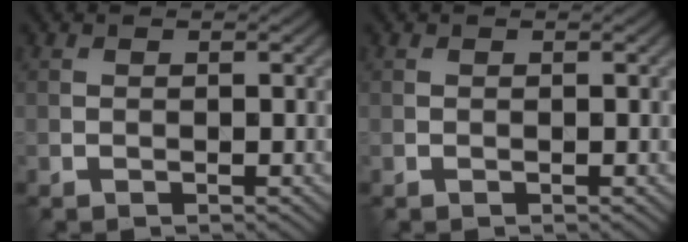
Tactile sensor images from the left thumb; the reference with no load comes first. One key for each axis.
{"total": 0.0}